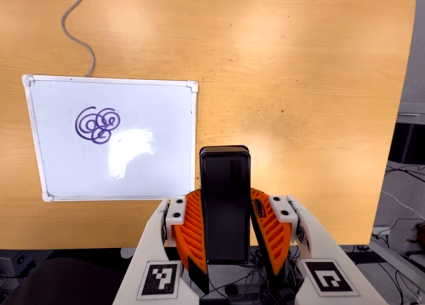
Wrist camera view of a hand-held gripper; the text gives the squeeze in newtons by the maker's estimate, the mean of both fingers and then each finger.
{"total": 6.7, "left": 5.3, "right": 8.1}